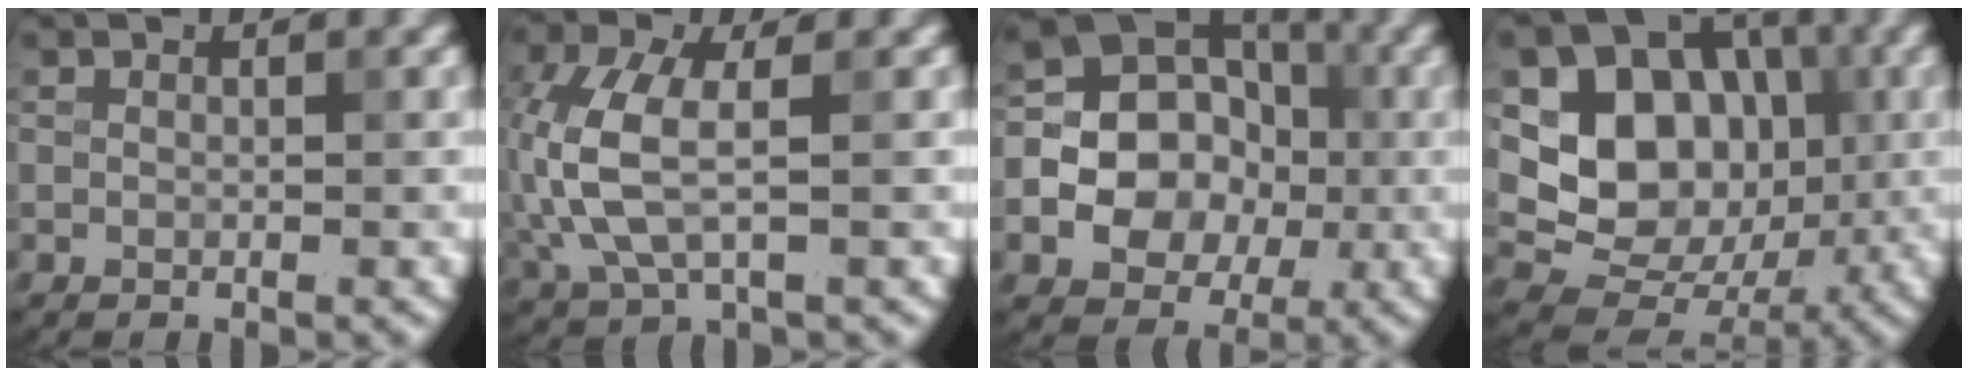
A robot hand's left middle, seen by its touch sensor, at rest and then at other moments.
{"total": 5.7, "force": [-0.1, 2.8, 5.0], "torque": [-0.136, 0.003, -0.003]}
{"total": 12.6, "force": [-2.1, 11.0, 5.6], "torque": [-0.103, 0.008, -0.053]}
{"total": 11.0, "force": [1.2, 9.1, 6.1], "torque": [-0.098, -0.003, 0.012]}